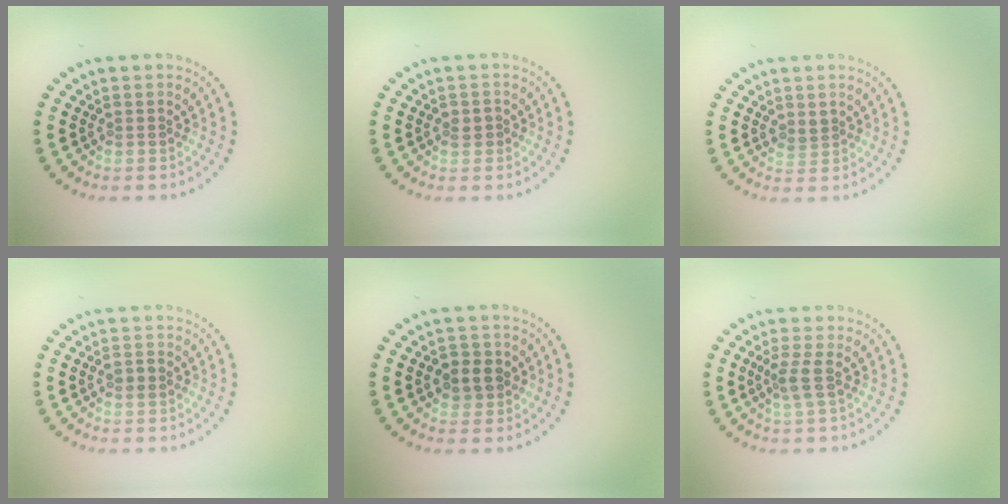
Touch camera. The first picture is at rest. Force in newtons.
{"total": 1.2, "press": 1.2, "slide": 0.1}
{"total": 1.0, "press": 0.8, "slide": 0.6}
{"total": 1.2, "press": 1.2, "slide": 0.2}
{"total": 2.4, "press": 2.3, "slide": 0.6}
{"total": 1.7, "press": 1.3, "slide": 1.1}